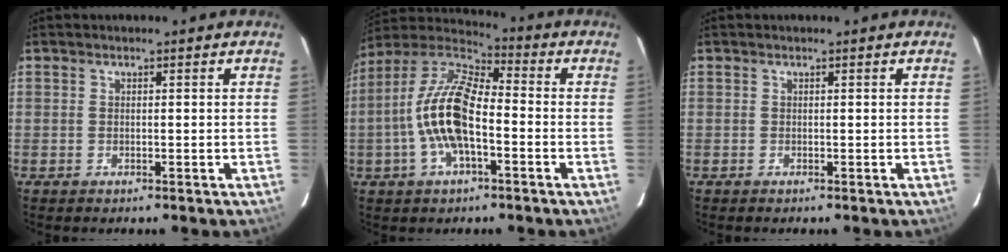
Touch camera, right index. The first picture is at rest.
{"total": 14.3, "force": [-3.3, 5.7, 12.7], "torque": [-0.255, 0.008, -0.068]}
{"total": 0.0}